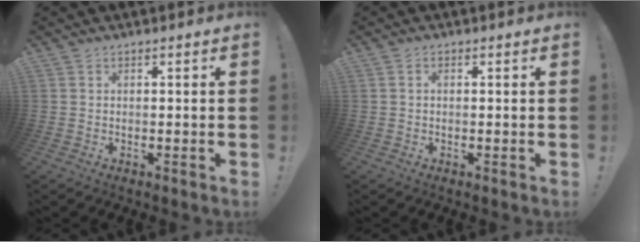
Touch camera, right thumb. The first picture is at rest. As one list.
[{"total": 0.8, "force": [0.0, 0.6, 0.5], "torque": [-0.016, 0.005, 0.000]}]